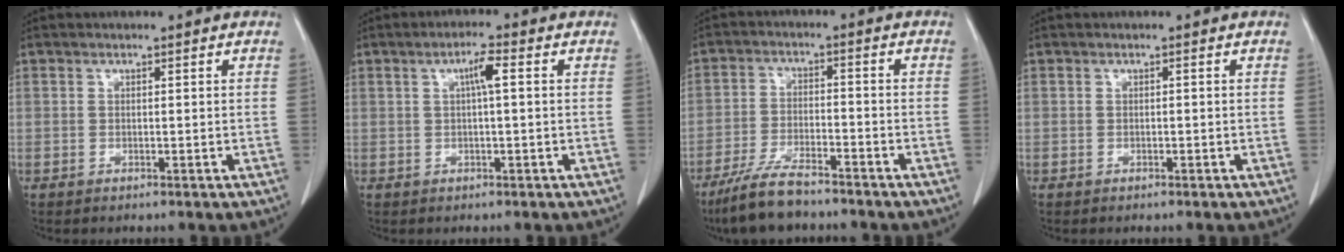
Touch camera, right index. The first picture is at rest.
{"total": 3.2, "force": [0.7, 0.4, 3.1], "torque": [-0.053, 0.009, 0.009]}
{"total": 8.3, "force": [-6.8, 1.4, 4.5], "torque": [-0.091, -0.022, -0.129]}
{"total": 0.0}